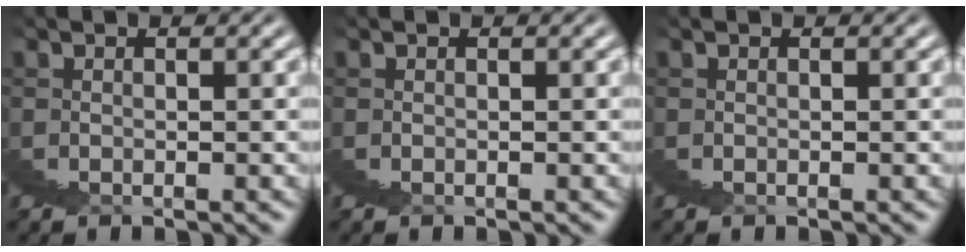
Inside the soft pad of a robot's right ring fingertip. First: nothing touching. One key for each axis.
{"total": 0.0}
{"total": 0.0}